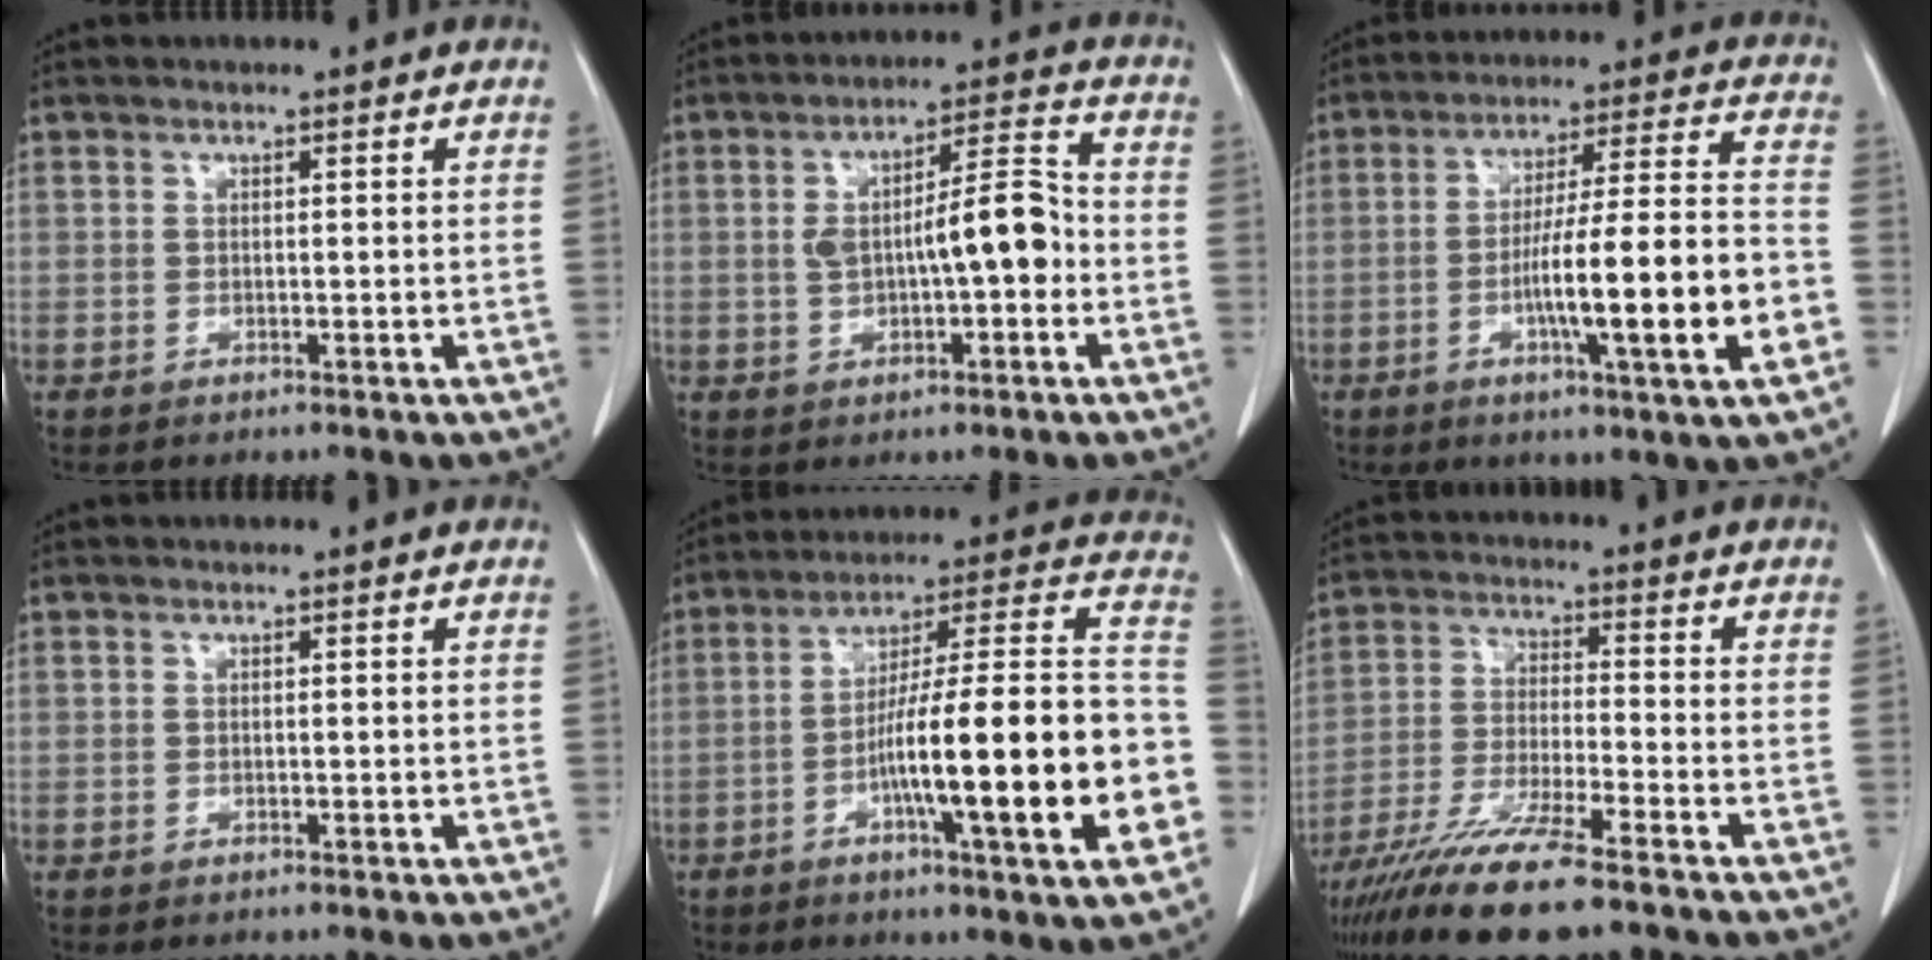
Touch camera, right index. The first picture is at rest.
{"total": 9.5, "force": [-0.8, 2.5, 9.1], "torque": [-0.158, 0.029, -0.007]}
{"total": 16.5, "force": [-4.8, 0.6, 15.8], "torque": [-0.262, 0.004, -0.071]}
{"total": 0.0}
{"total": 23.6, "force": [-6.4, 1.5, 22.6], "torque": [-0.287, 0.013, -0.096]}
{"total": 13.0, "force": [-10.2, 0.4, 8.0], "torque": [-0.149, -0.036, -0.178]}